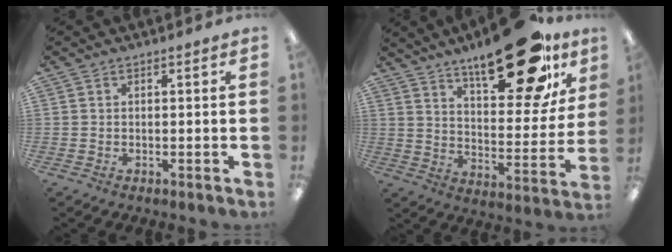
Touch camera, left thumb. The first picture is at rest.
{"total": 24.5, "force": [16.3, 9.4, 15.7], "torque": [-0.215, -0.096, 0.264]}